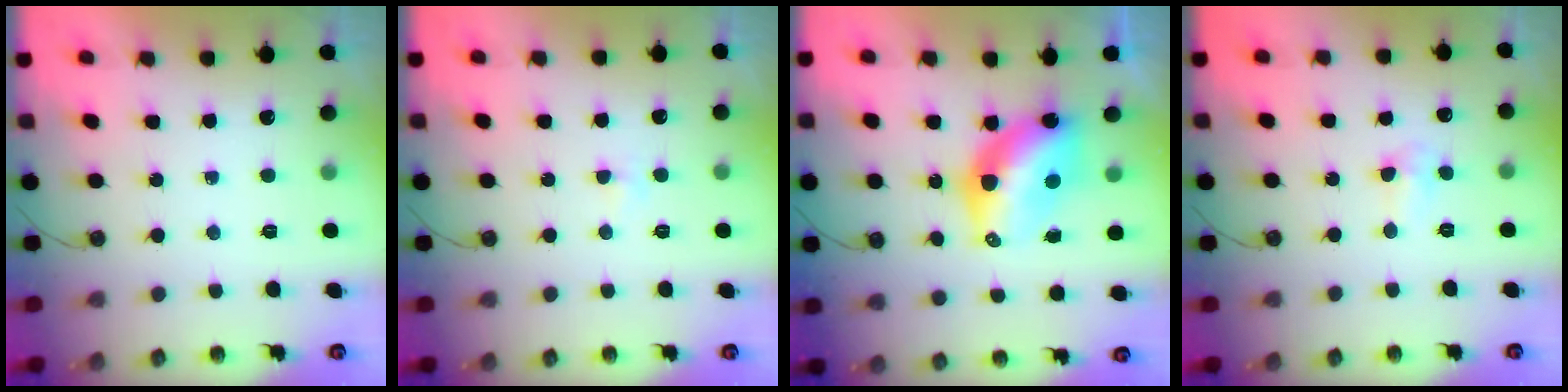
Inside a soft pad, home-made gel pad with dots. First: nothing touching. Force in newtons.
{"total": 2.3, "press": 2.3, "slide": 0.4}
{"total": 10.5, "press": 10.4, "slide": 0.5}
{"total": 4.3, "press": 4.2, "slide": 0.7}